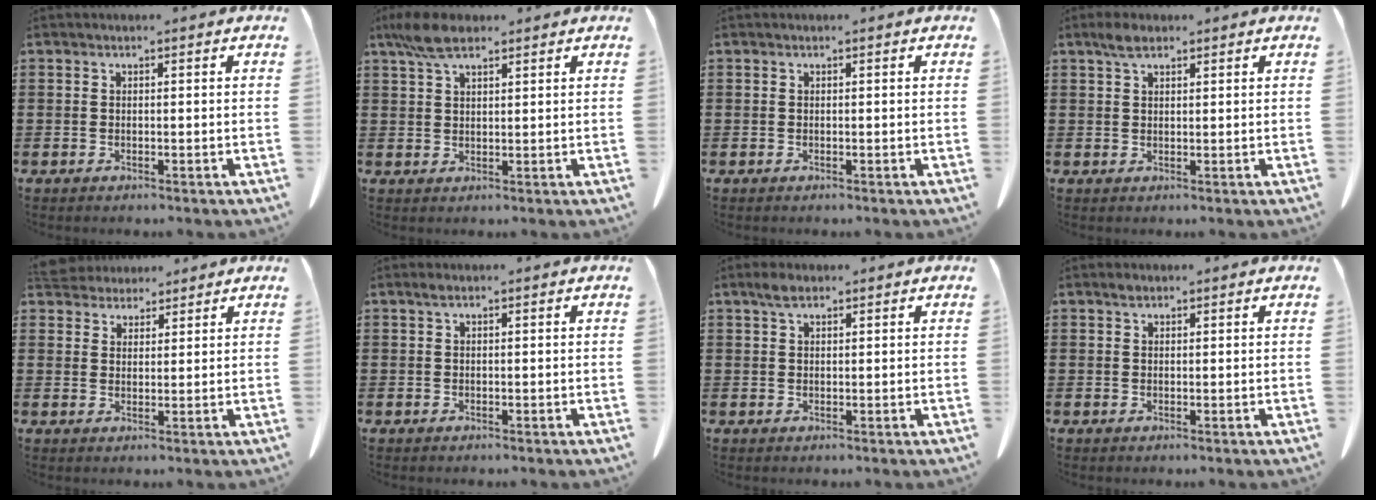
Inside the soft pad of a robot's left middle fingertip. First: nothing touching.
{"total": 5.6, "force": [3.6, 1.9, 3.8], "torque": [-0.091, -0.001, 0.065]}
{"total": 0.0}
{"total": 2.6, "force": [1.7, 1.0, 1.7], "torque": [-0.038, 0.004, 0.032]}
{"total": 3.9, "force": [3.7, 1.2, 0.2], "torque": [-0.018, -0.009, 0.071]}
{"total": 0.6, "force": [0.3, 0.2, 0.4], "torque": [-0.011, 0.001, 0.006]}
{"total": 2.2, "force": [1.4, 0.9, 1.4], "torque": [-0.033, 0.004, 0.026]}
{"total": 0.9, "force": [0.7, 0.5, 0.4], "torque": [-0.011, 0.002, 0.014]}